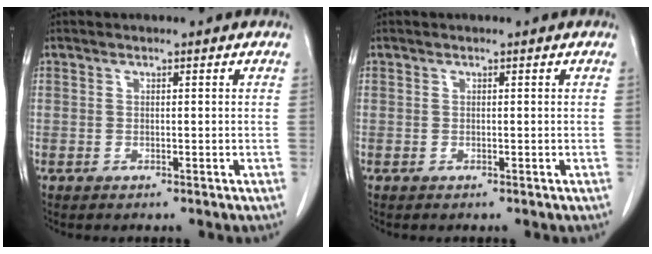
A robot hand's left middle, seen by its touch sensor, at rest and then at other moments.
{"total": 0.0}